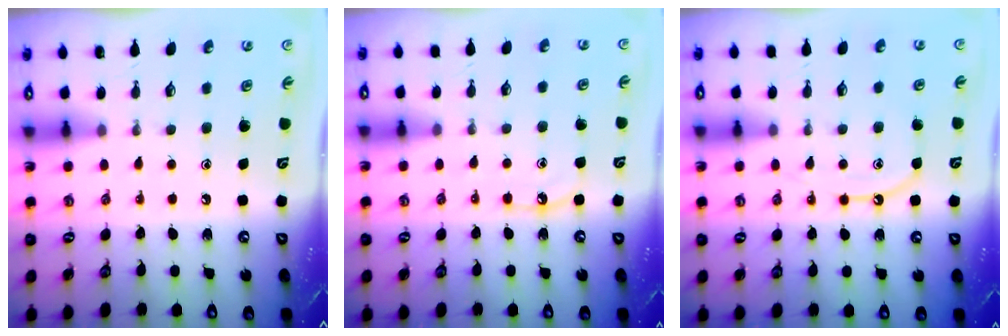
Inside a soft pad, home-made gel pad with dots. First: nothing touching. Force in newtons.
{"total": 6.1, "press": 6.1, "slide": 0.5}
{"total": 8.5, "press": 8.5, "slide": 0.9}